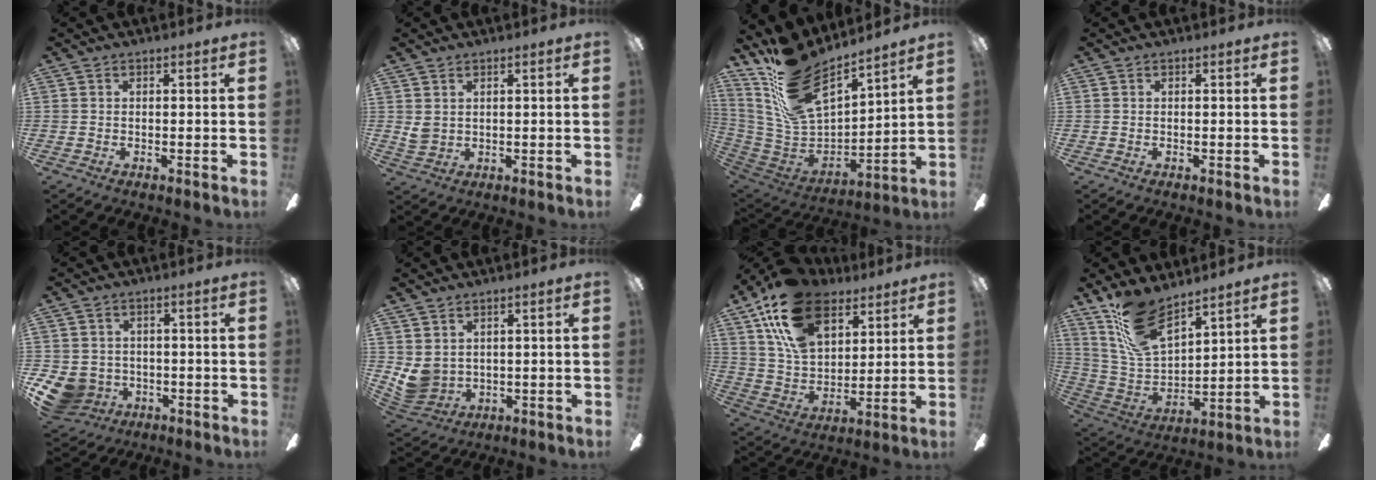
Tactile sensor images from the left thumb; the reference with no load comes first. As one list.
[{"total": 2.7, "force": [1.5, 1.8, 1.4], "torque": [-0.032, 0.000, 0.028]}, {"total": 19.9, "force": [14.9, 8.1, 10.3], "torque": [-0.219, -0.109, 0.271]}, {"total": 0.0}, {"total": 7.5, "force": [-2.2, 6.7, 2.7], "torque": [-0.082, 0.010, -0.039]}, {"total": 5.6, "force": [2.3, 4.6, 2.2], "torque": [-0.073, -0.015, 0.046]}, {"total": 19.5, "force": [10.9, 11.6, 11.2], "torque": [-0.209, -0.034, 0.198]}, {"total": 16.3, "force": [11.7, 7.1, 8.8], "torque": [-0.195, -0.055, 0.220]}]